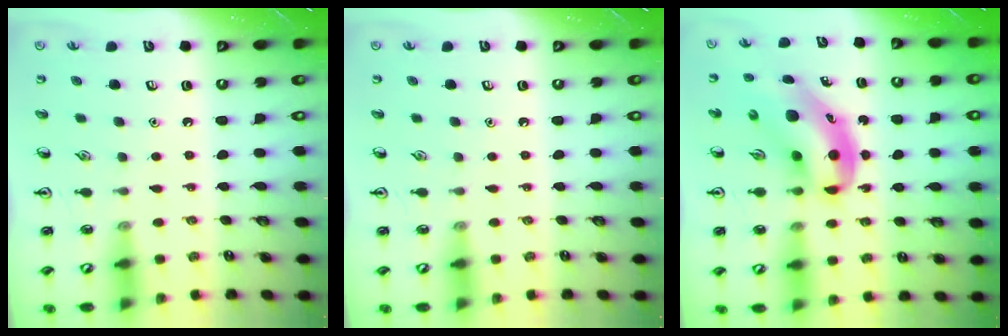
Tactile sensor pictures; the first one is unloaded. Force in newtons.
{"total": 0.0}
{"total": 10.0, "press": 9.6, "slide": 2.8}